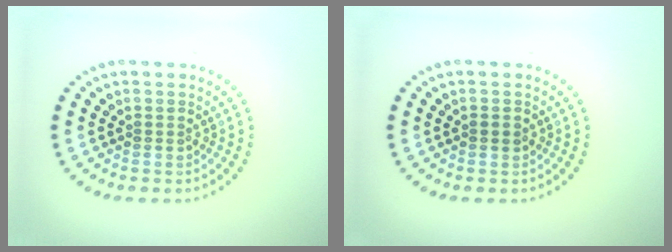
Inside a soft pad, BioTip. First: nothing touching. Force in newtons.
{"total": 0.9, "press": 0.9, "slide": 0.0}